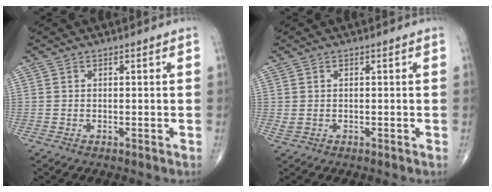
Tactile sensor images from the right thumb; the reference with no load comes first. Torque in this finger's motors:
{"motor_torque": [-0.26, 0.41, -0.06, -0.12, 0.01]}